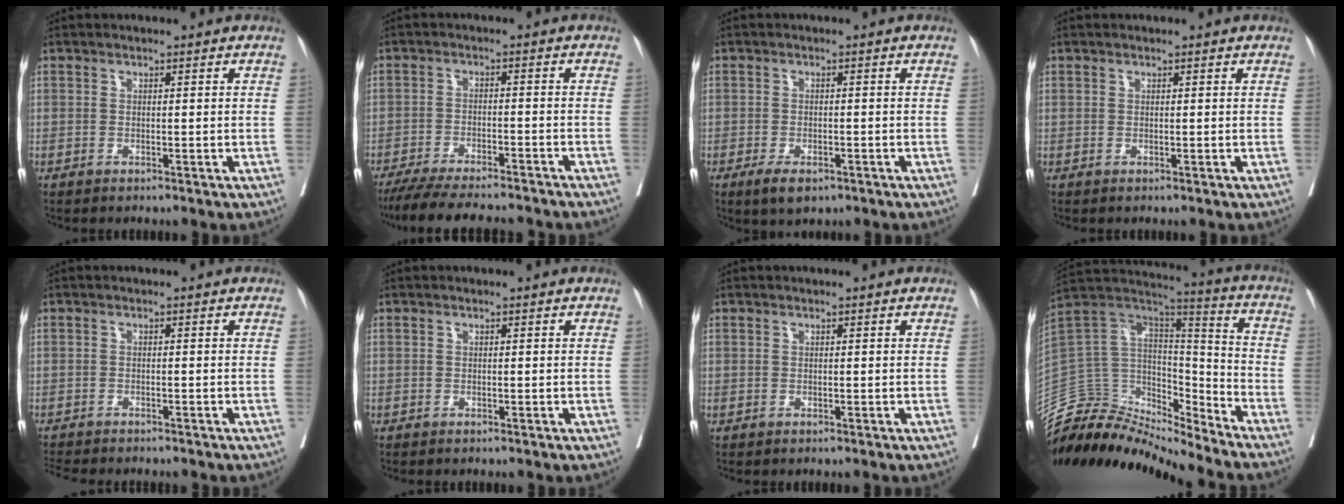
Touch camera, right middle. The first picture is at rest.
{"total": 14.4, "force": [-12.8, 1.7, 6.4], "torque": [-0.103, -0.023, -0.183]}
{"total": 3.9, "force": [-2.3, 1.7, 2.7], "torque": [-0.049, -0.007, -0.033]}
{"total": 0.6, "force": [0.4, 0.5, 0.0], "torque": [0.006, 0.000, 0.005]}
{"total": 5.8, "force": [-5.2, 1.2, 2.2], "torque": [-0.036, -0.010, -0.078]}
{"total": 0.0}
{"total": 0.0}
{"total": 19.5, "force": [-18.7, 4.3, 3.4], "torque": [-0.064, 0.077, -0.319]}